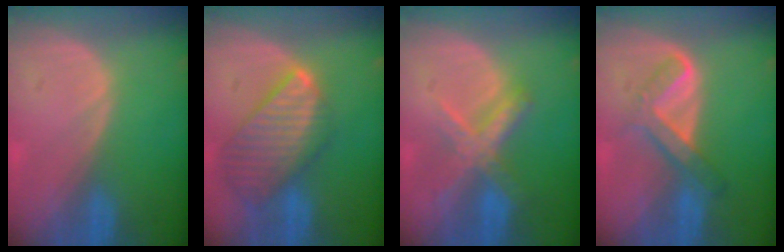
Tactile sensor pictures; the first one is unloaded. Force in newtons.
{"total": 9.9, "press": 8.5, "slide": 5.0}
{"total": 7.2, "press": 6.1, "slide": 3.9}
{"total": 5.6, "press": 5.1, "slide": 2.2}